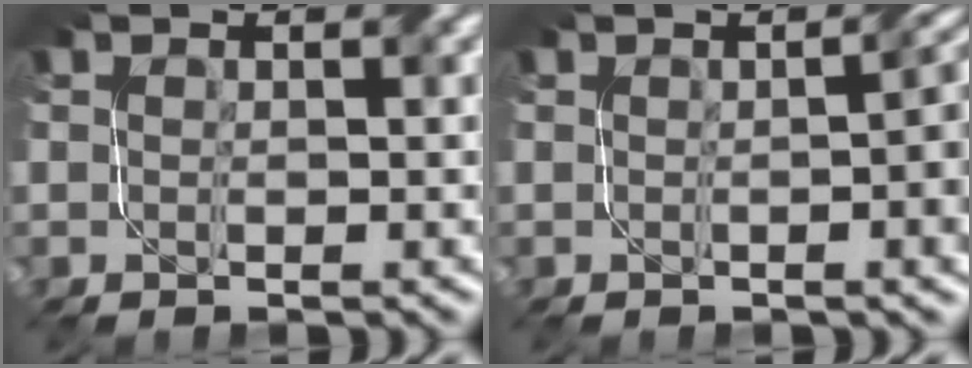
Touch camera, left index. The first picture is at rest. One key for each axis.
{"total": 5.6, "fx": -0.2, "fy": 1.9, "fz": 5.2, "tx": -0.039, "ty": 0.006, "tz": 0.000}